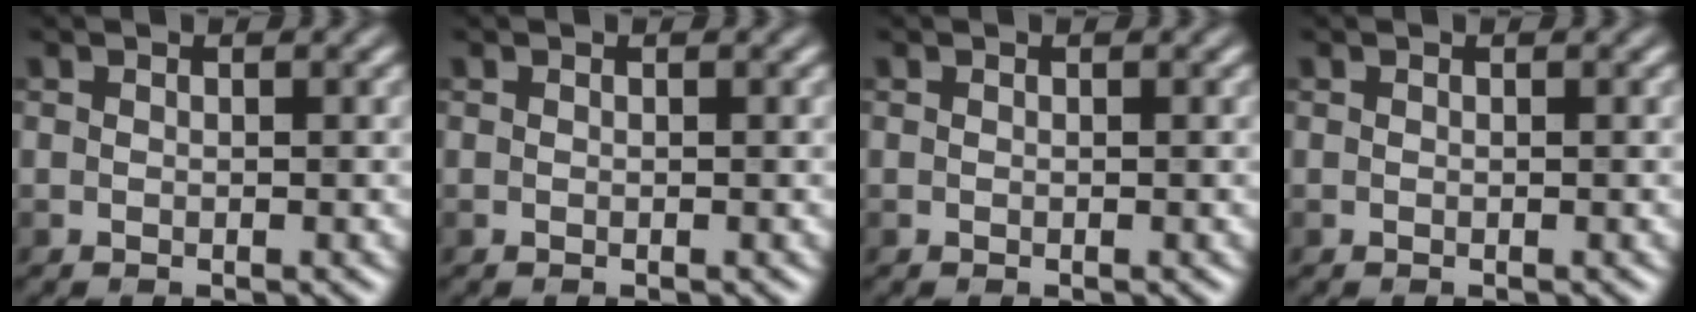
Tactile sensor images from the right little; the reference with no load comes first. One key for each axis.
{"total": 0.0}
{"total": 0.0}
{"total": 0.0}